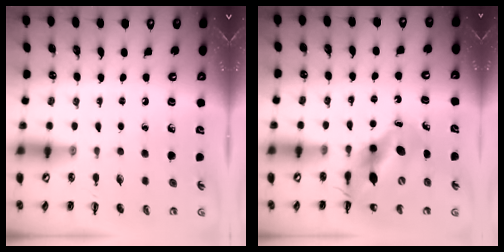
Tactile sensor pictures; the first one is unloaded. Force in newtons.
{"total": 11.0, "press": 10.7, "slide": 2.5}